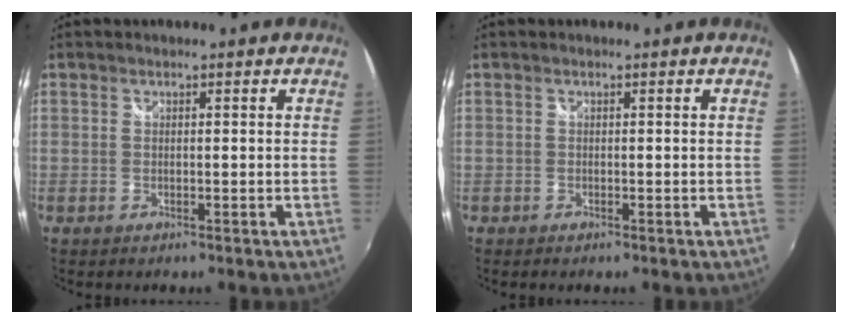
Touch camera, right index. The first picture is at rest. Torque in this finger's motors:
{"motor_torque": [-1.42, 0.30, -1.05, -0.21]}